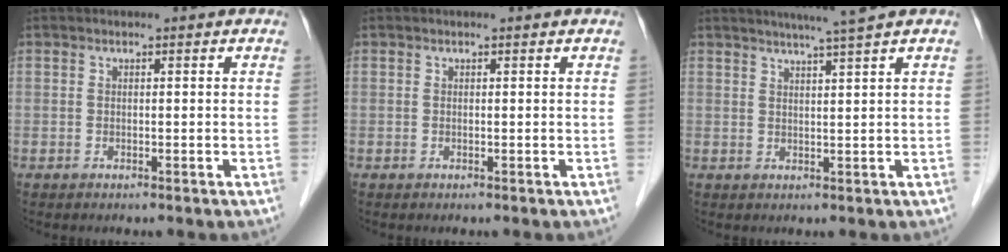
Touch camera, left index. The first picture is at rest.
{"total": 0.0}
{"total": 4.3, "force": [3.4, -1.3, 2.3], "torque": [-0.037, -0.004, 0.057]}